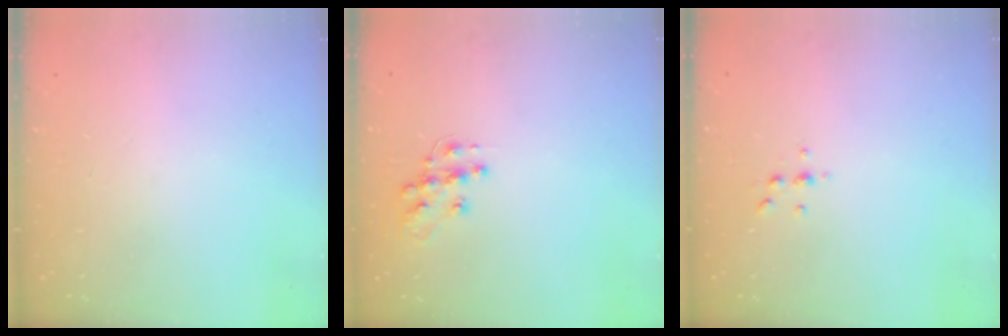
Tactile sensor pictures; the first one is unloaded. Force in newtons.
{"total": 10.7, "press": 10.7, "slide": 0.7}
{"total": 4.2, "press": 4.1, "slide": 0.5}